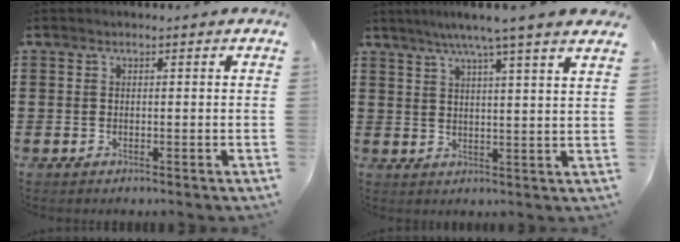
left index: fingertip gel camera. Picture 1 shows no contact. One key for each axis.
{"total": 5.9, "fx": 4.7, "fy": -1.0, "fz": 3.5, "tx": -0.082, "ty": -0.015, "tz": 0.078}